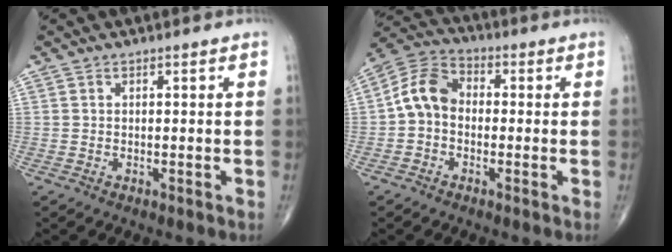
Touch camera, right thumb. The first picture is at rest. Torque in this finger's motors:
{"motor_torque": [-0.24, 0.55, 0.35, -0.33, 0.22]}